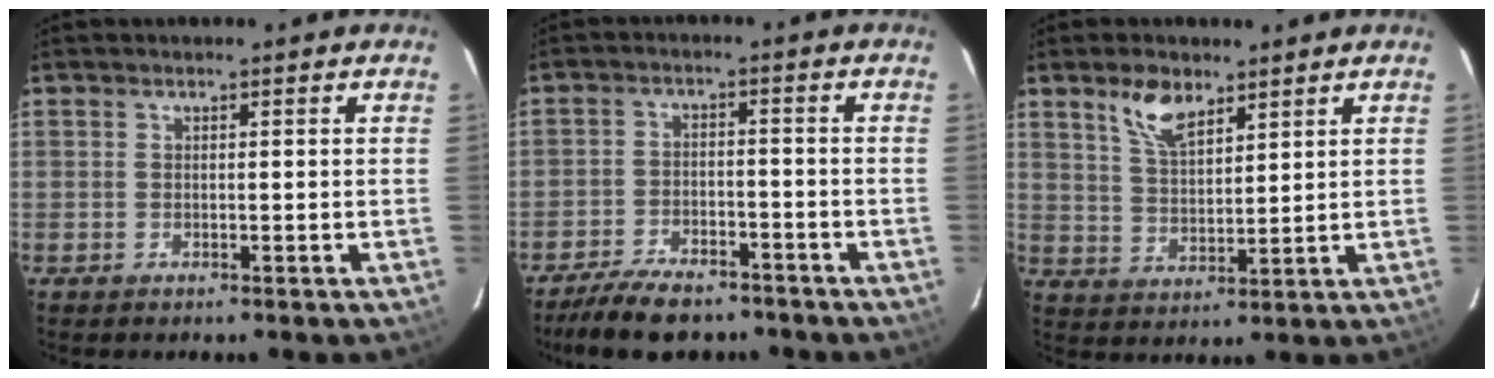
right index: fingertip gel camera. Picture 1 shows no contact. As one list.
[{"total": 11.7, "force": [-9.5, 4.4, 5.2], "torque": [-0.122, -0.005, -0.149]}, {"total": 7.2, "force": [4.8, 3.2, 4.3], "torque": [-0.078, 0.006, 0.096]}]